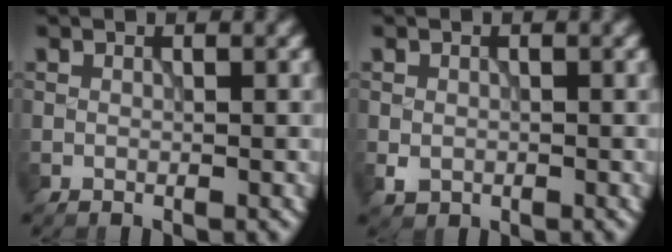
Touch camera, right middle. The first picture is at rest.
{"total": 1.2, "force": [-0.3, 1.0, 0.5], "torque": [-0.009, -0.004, -0.006]}